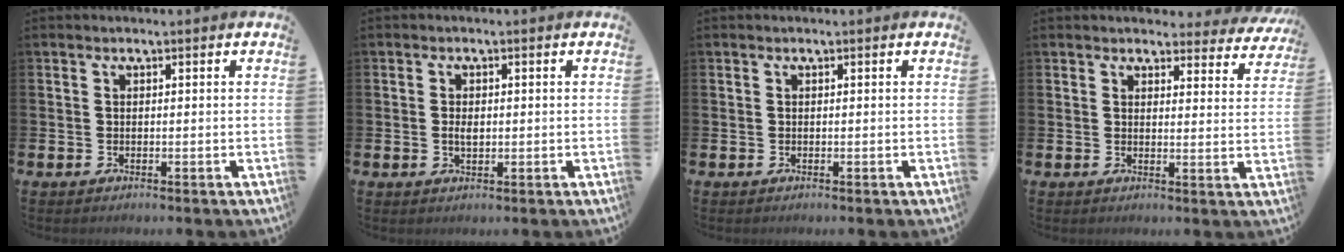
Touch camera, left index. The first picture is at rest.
{"total": 1.8, "force": [0.1, 1.0, 1.4], "torque": [-0.021, 0.003, -0.003]}
{"total": 0.0}
{"total": 3.2, "force": [3.1, 1.0, 0.1], "torque": [0.005, -0.022, 0.051]}